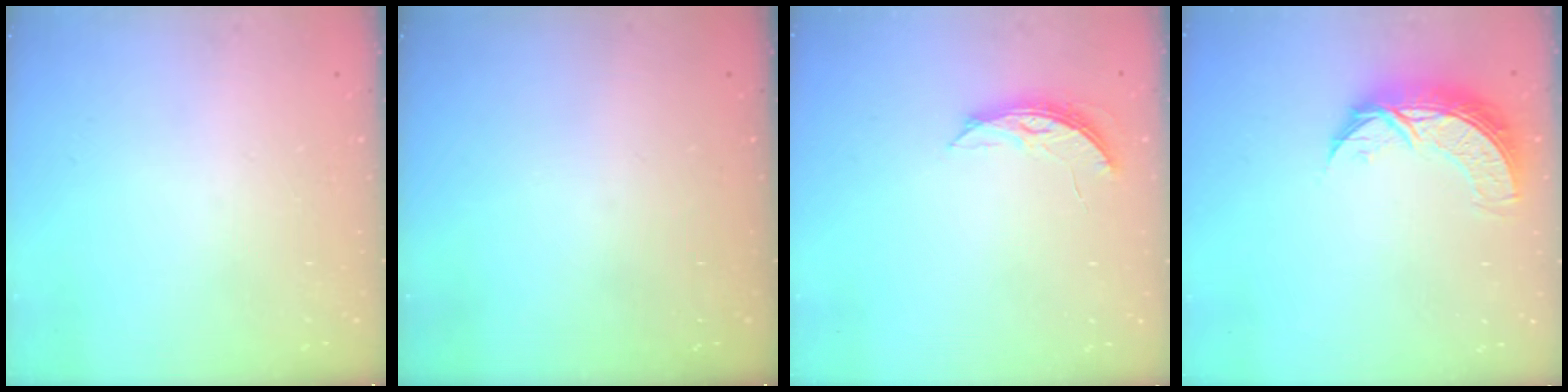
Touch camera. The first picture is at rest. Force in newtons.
{"total": 0.0}
{"total": 4.6, "press": 4.5, "slide": 0.4}
{"total": 9.2, "press": 9.2, "slide": 0.6}